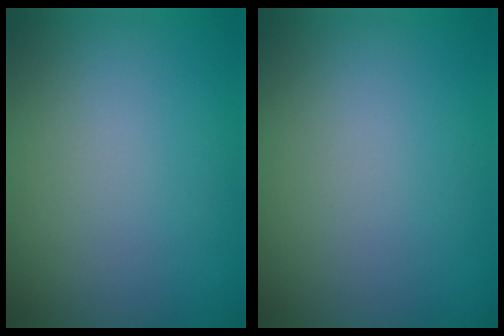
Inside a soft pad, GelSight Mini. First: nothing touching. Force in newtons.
{"total": 0.0}